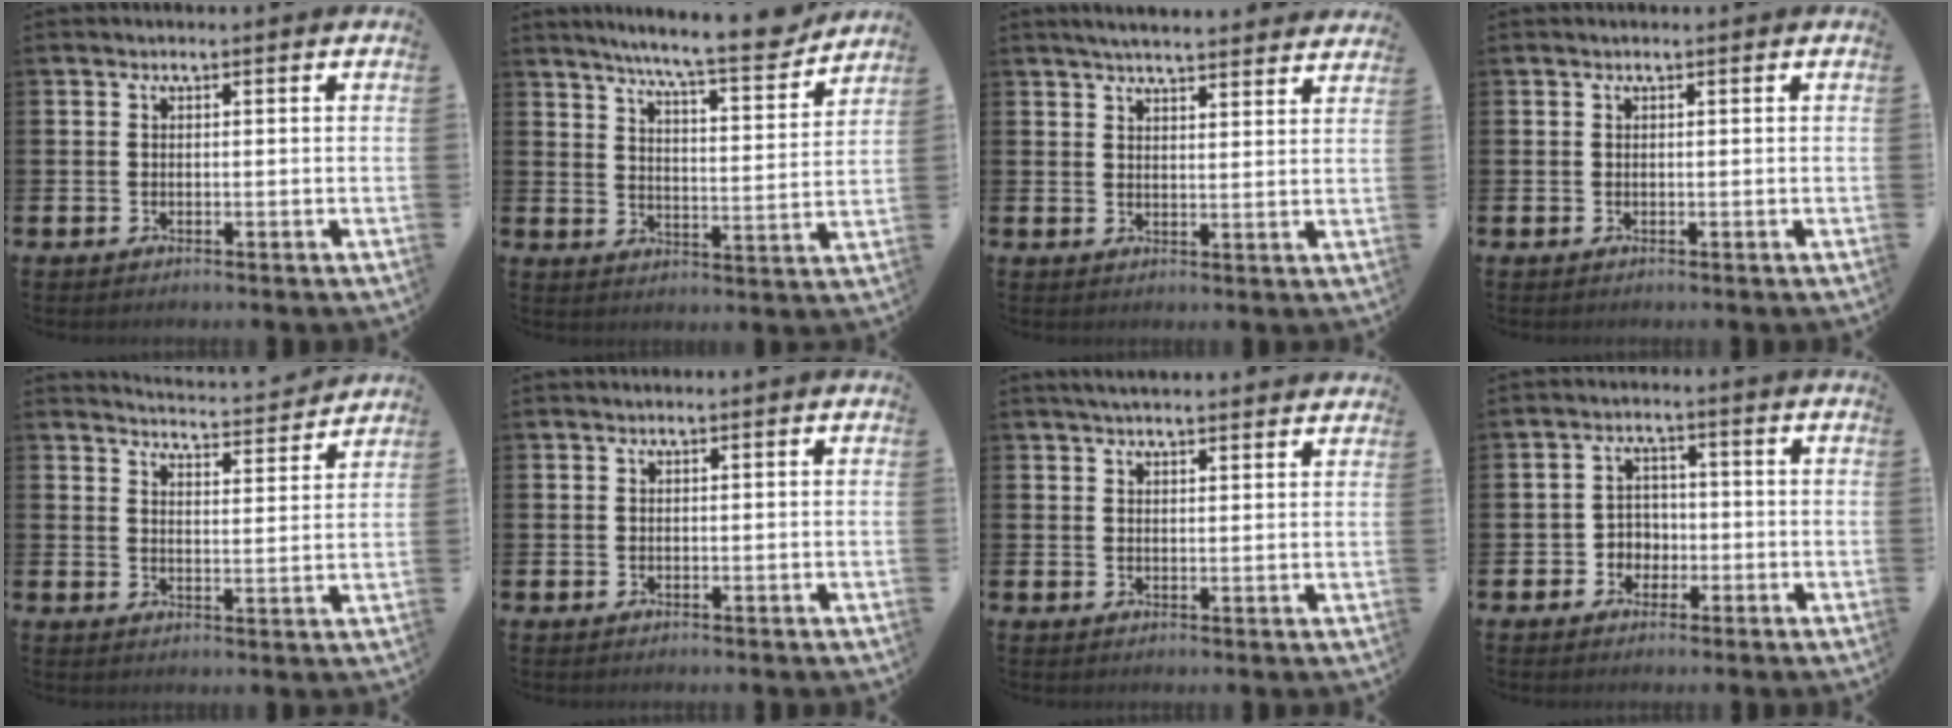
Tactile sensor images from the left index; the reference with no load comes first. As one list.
[{"total": 8.7, "force": [8.0, 0.2, 3.5], "torque": [-0.075, -0.053, 0.134]}, {"total": 4.4, "force": [4.3, 0.0, 0.9], "torque": [-0.024, -0.023, 0.077]}, {"total": 0.0}, {"total": 4.4, "force": [4.4, -0.1, 0.0], "torque": [0.000, -0.045, 0.070]}, {"total": 0.0}, {"total": 3.2, "force": [3.1, 0.1, 0.8], "torque": [-0.018, -0.009, 0.056]}, {"total": 3.0, "force": [-1.3, 2.6, 0.6], "torque": [-0.016, 0.003, -0.033]}]